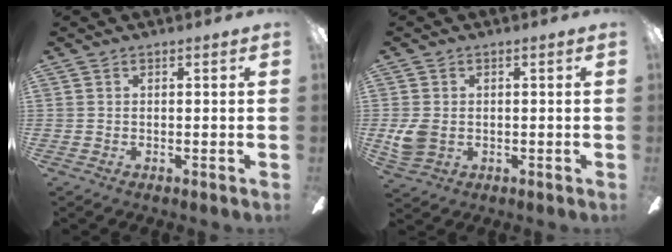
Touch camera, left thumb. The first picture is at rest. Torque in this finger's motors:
{"motor_torque": [0.05, 0.19, 0.26, -0.38, 0.01]}